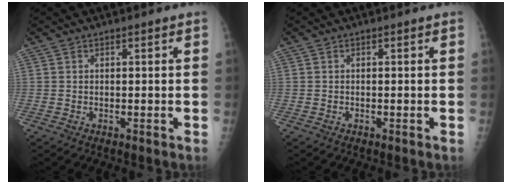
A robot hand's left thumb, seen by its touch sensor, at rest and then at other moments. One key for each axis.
{"total": 0.0}